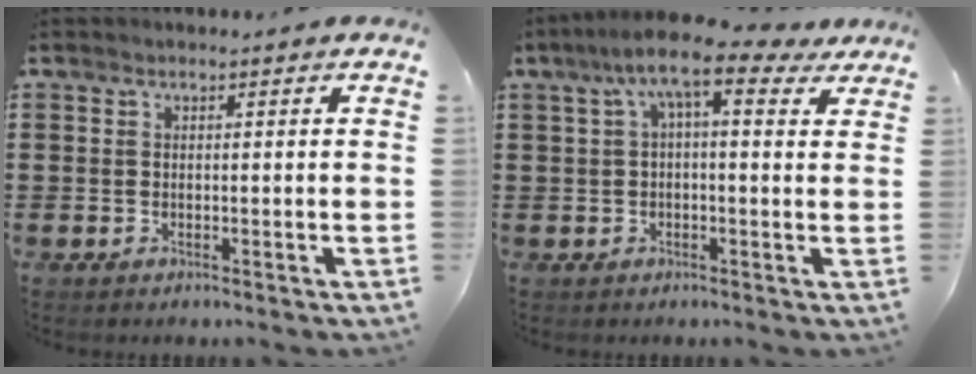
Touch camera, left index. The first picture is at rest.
{"total": 9.2, "force": [4.7, 2.0, 7.6], "torque": [-0.149, -0.006, 0.078]}